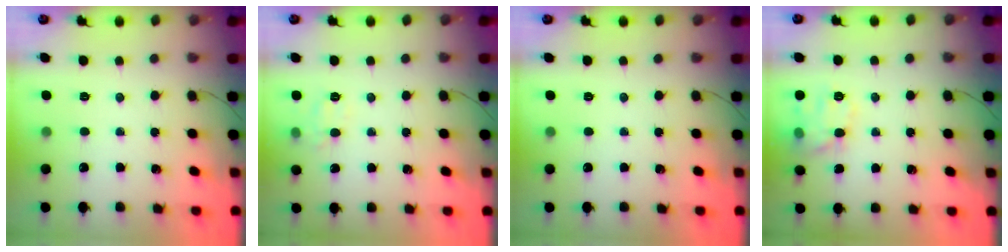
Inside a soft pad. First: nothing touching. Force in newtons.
{"total": 6.8, "press": 6.6, "slide": 1.2}
{"total": 0.0}
{"total": 11.3, "press": 11.3, "slide": 0.3}